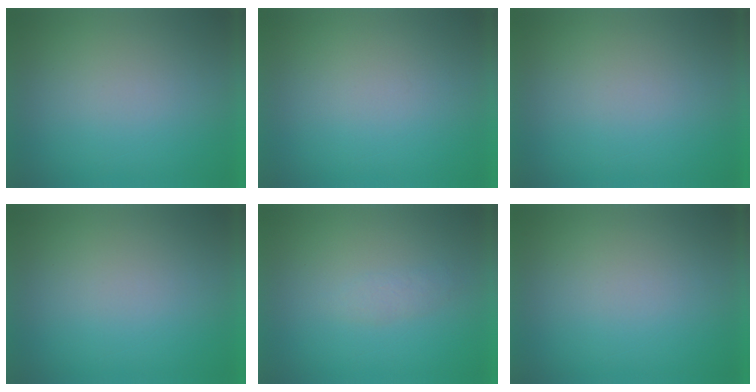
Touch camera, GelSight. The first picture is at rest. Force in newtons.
{"total": 0.0}
{"total": 0.0}
{"total": 0.0}
{"total": 1.4}
{"total": 0.0}